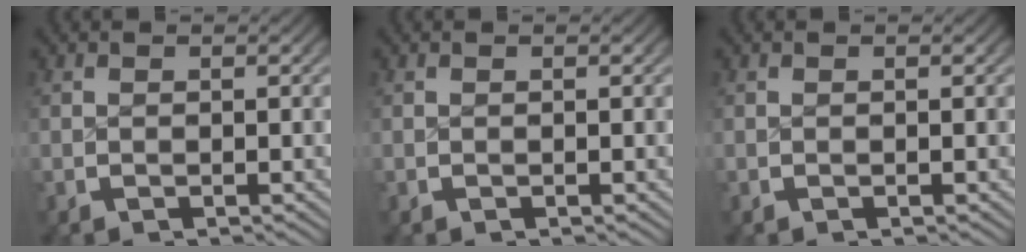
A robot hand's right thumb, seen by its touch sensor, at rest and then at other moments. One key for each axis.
{"total": 0.0}
{"total": 0.0}